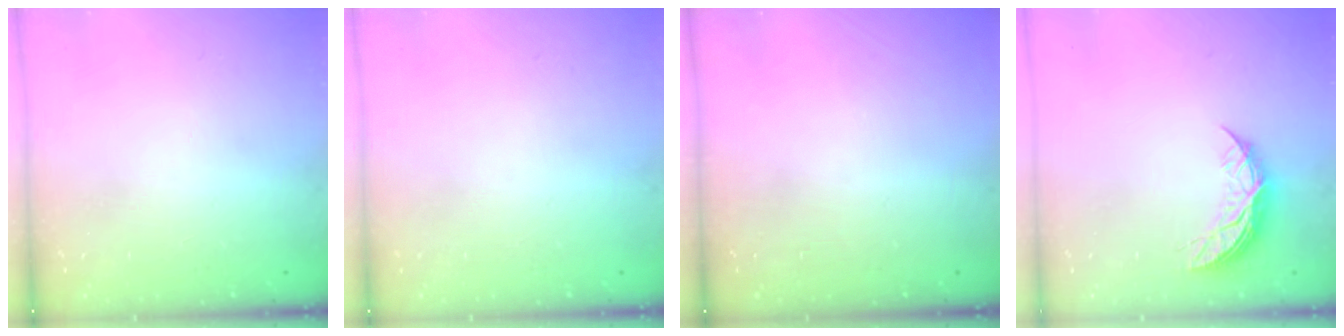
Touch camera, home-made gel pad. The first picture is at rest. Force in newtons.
{"total": 0.0}
{"total": 0.0}
{"total": 8.8, "press": 8.8, "slide": 0.5}